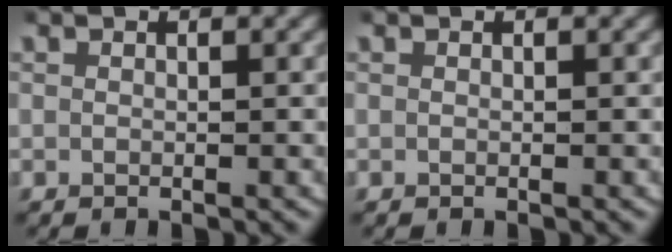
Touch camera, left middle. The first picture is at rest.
{"total": 0.0}